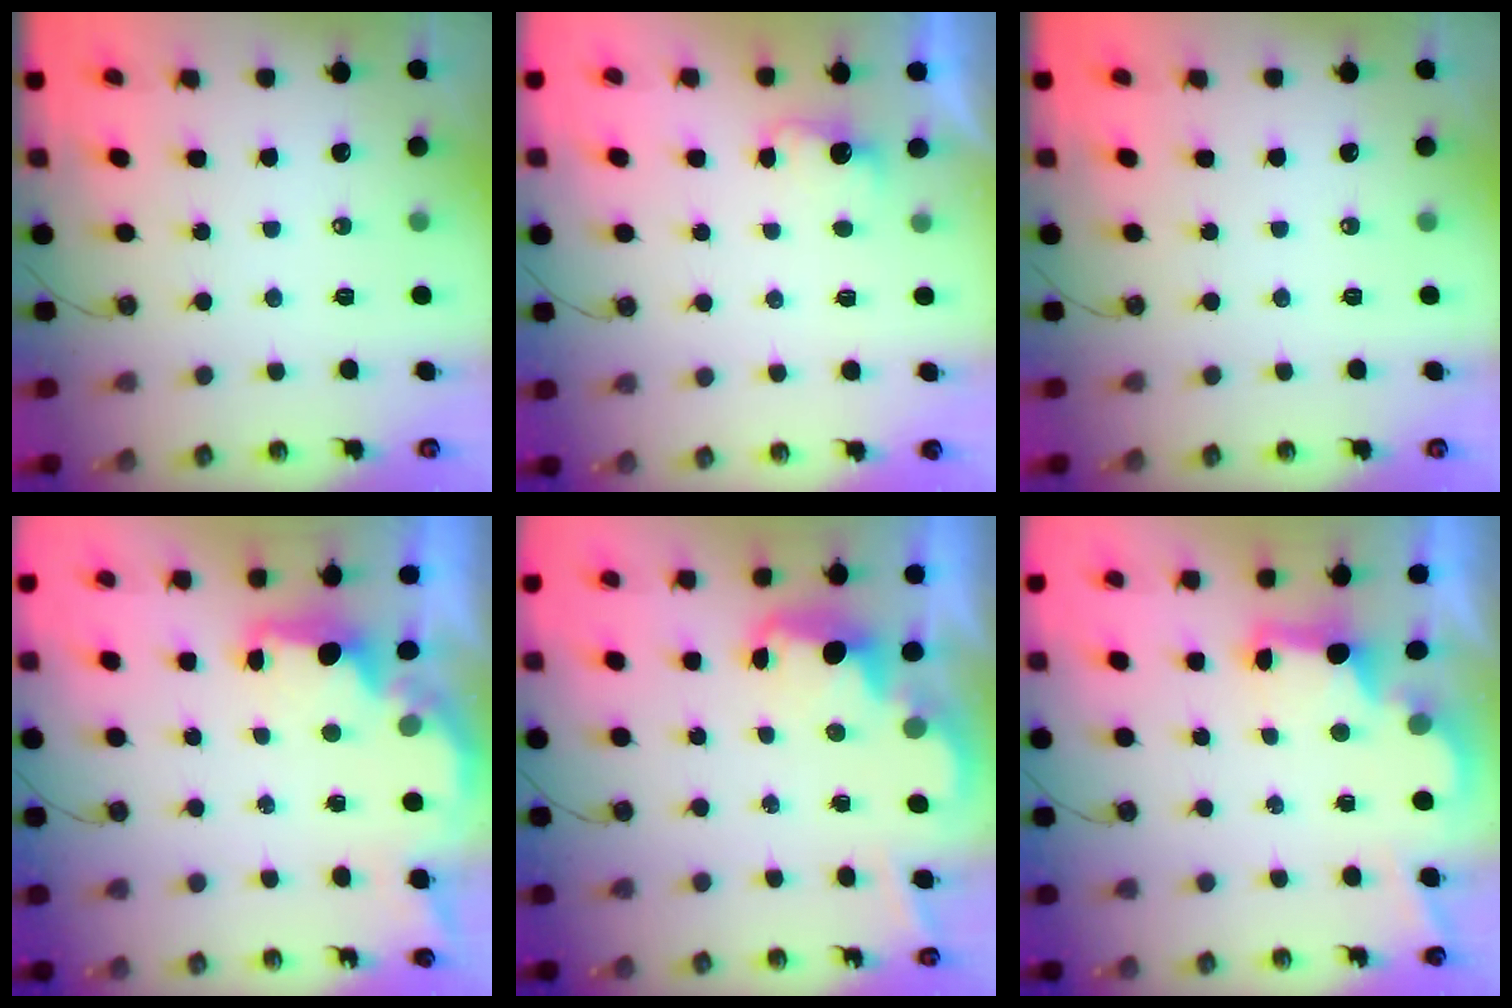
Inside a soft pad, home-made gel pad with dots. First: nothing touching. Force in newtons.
{"total": 2.4, "press": 2.3, "slide": 0.8}
{"total": 0.0}
{"total": 2.1, "press": 1.9, "slide": 0.8}
{"total": 2.7, "press": 2.6, "slide": 0.5}
{"total": 2.7, "press": 2.5, "slide": 0.9}